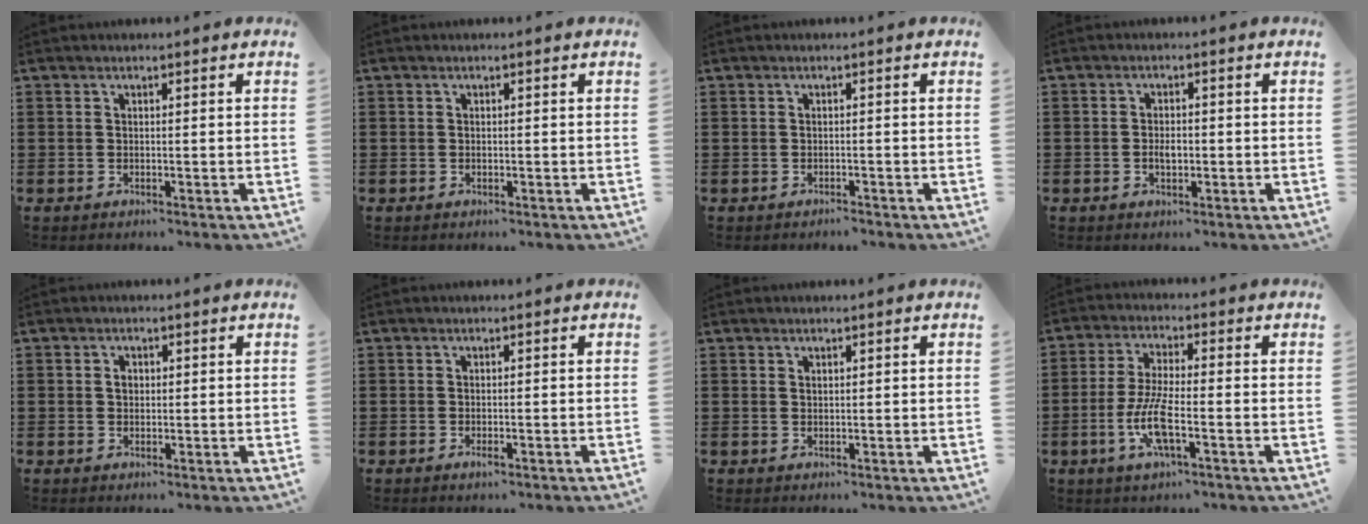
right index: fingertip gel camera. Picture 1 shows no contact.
{"total": 0.6, "force": [0.1, 0.4, 0.5], "torque": [-0.011, -0.001, 0.002]}
{"total": 0.8, "force": [-0.8, 0.1, -0.3], "torque": [0.002, 0.004, -0.019]}
{"total": 2.0, "force": [-0.4, 1.0, 1.7], "torque": [-0.033, 0.001, -0.006]}
{"total": 1.2, "force": [0.3, 0.9, 0.7], "torque": [-0.016, 0.005, 0.004]}
{"total": 1.0, "force": [-0.6, 0.0, 0.8], "torque": [-0.014, -0.006, -0.009]}
{"total": 0.5, "force": [0.4, 0.3, 0.0], "torque": [-0.001, 0.001, 0.008]}
{"total": 7.5, "force": [-2.5, 1.5, 6.9], "torque": [-0.148, -0.014, -0.050]}